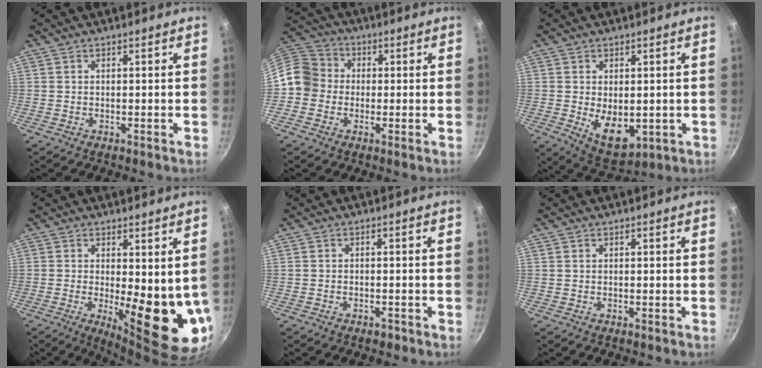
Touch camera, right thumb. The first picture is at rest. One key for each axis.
{"total": 9.2, "fx": -0.9, "fy": 8.4, "fz": 3.7, "tx": -0.034, "ty": 0.027, "tz": -0.040}
{"total": 9.0, "fx": -0.7, "fy": 5.7, "fz": 7.0, "tx": -0.090, "ty": -0.019, "tz": 0.010}
{"total": 13.4, "fx": 0.1, "fy": 4.7, "fz": 12.6, "tx": -0.145, "ty": -0.031, "tz": 0.013}
{"total": 1.4, "fx": -1.0, "fy": 0.8, "fz": 0.6, "tx": -0.011, "ty": 0.011, "tz": -0.011}
{"total": 0.0}